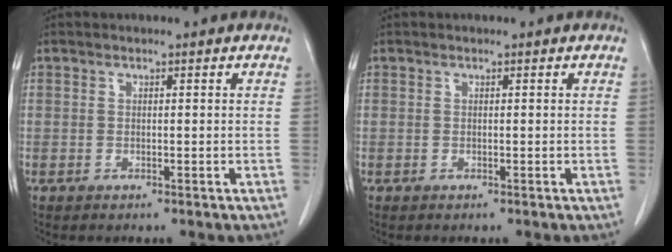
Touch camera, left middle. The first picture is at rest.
{"total": 0.0}